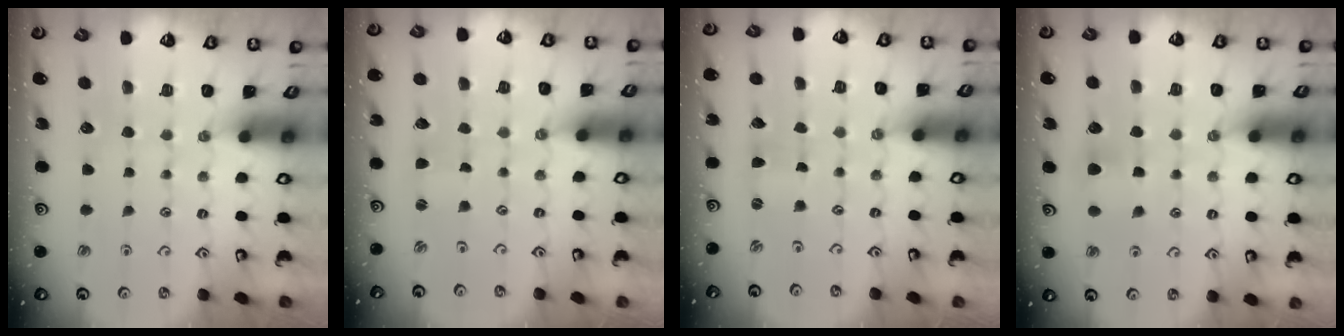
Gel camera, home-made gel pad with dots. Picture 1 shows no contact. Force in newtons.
{"total": 0.0}
{"total": 0.0}
{"total": 5.8, "press": 5.7, "slide": 0.8}